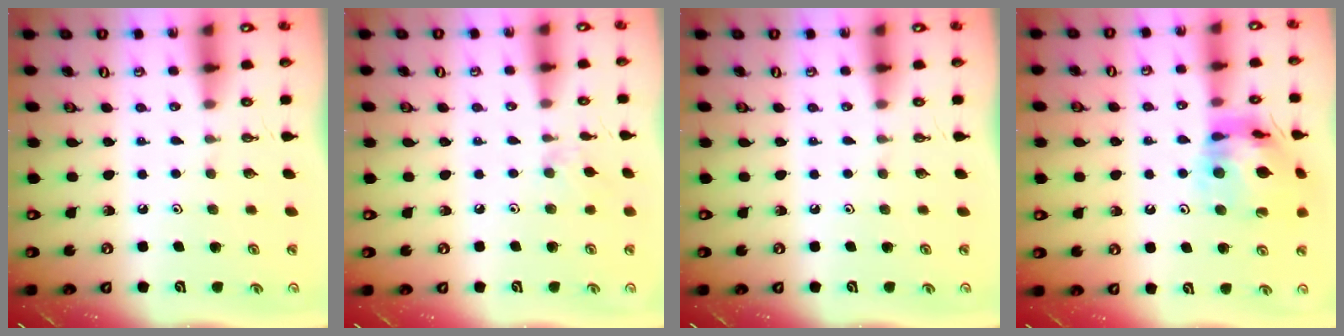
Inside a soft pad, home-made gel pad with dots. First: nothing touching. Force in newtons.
{"total": 5.0, "press": 4.9, "slide": 0.8}
{"total": 0.0}
{"total": 16.0, "press": 15.9, "slide": 2.0}